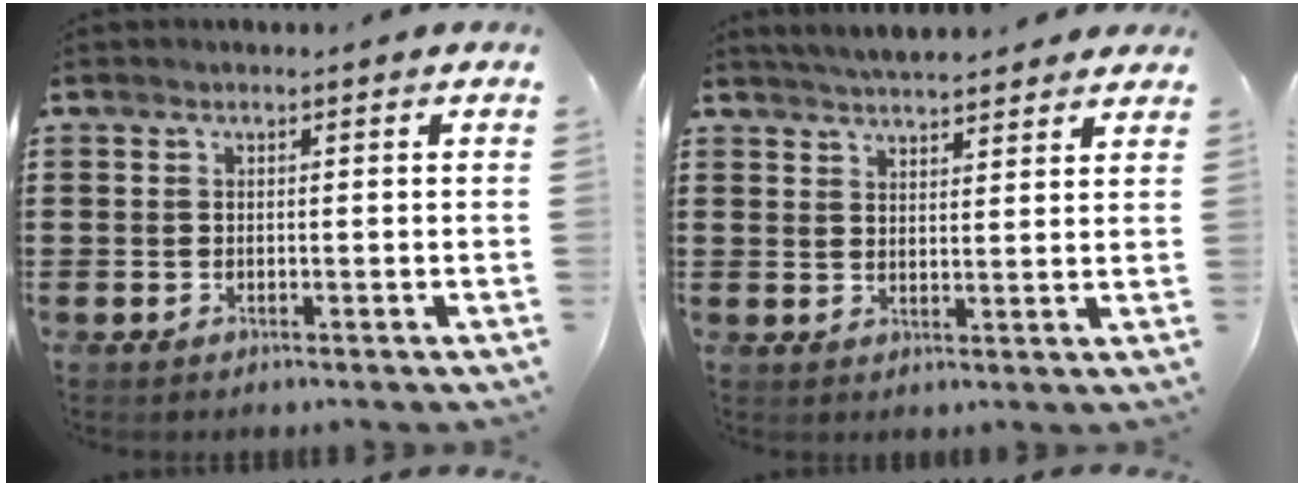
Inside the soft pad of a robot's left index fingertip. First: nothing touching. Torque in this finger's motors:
{"motor_torque": [1.23, -0.91, 0.00, -0.09]}